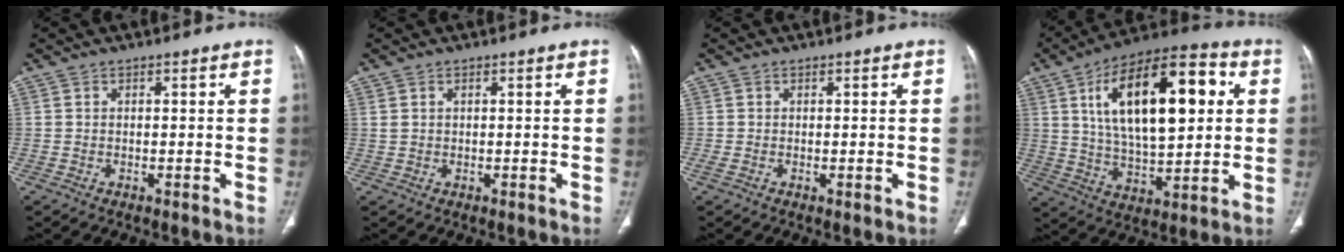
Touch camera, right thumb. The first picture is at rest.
{"total": 1.3, "force": [0.5, 0.8, 0.8], "torque": [-0.023, 0.008, 0.018]}
{"total": 1.0, "force": [-0.2, 0.5, 0.9], "torque": [-0.022, -0.005, -0.002]}
{"total": 24.0, "force": [6.2, 10.9, 20.5], "torque": [-0.311, 0.002, 0.097]}